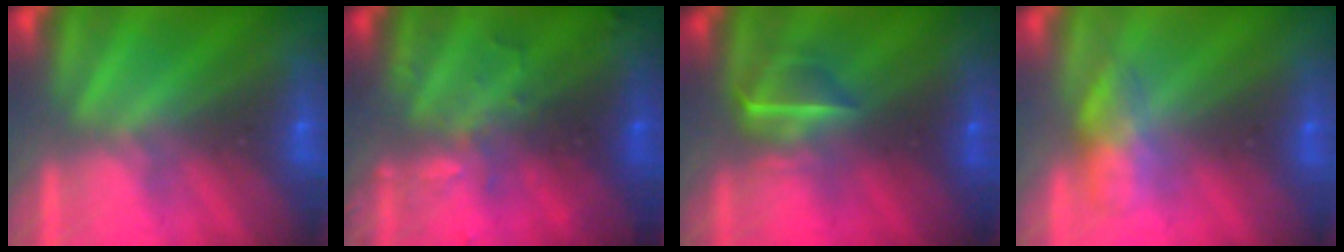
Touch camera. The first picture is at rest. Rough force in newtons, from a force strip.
{"total": 3.0}
{"total": 3.2}
{"total": 2.8}